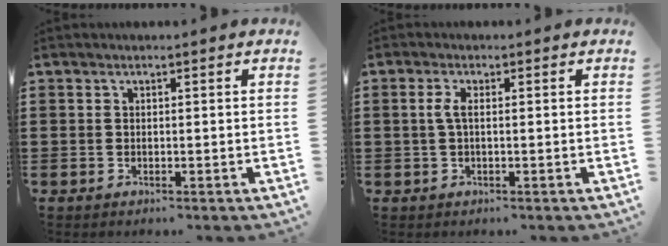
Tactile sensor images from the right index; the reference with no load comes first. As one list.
[{"total": 2.2, "force": [-0.1, 0.7, 2.1], "torque": [-0.054, -0.003, -0.008]}]